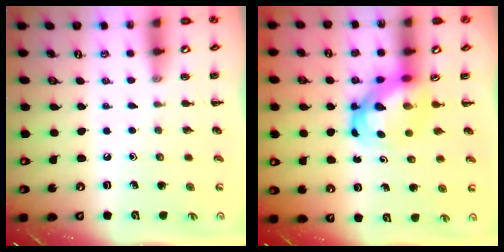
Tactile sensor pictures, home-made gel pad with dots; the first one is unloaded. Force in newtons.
{"total": 5.6, "press": 5.4, "slide": 1.5}